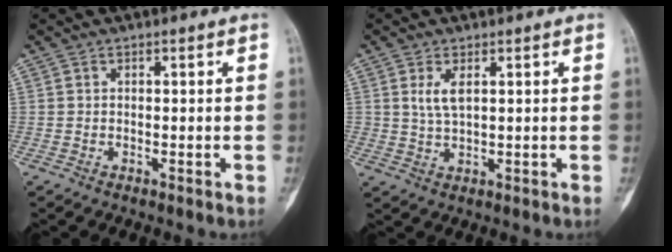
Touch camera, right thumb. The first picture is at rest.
{"total": 3.7, "force": [1.4, 1.6, 3.0], "torque": [-0.060, -0.006, 0.032]}